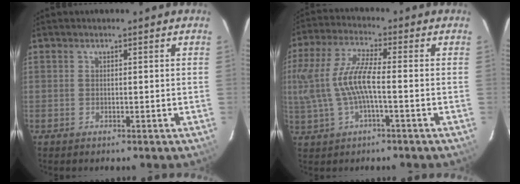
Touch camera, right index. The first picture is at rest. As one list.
[{"total": 11.4, "force": [-1.0, 2.9, 11.0], "torque": [-0.230, 0.004, -0.011]}]